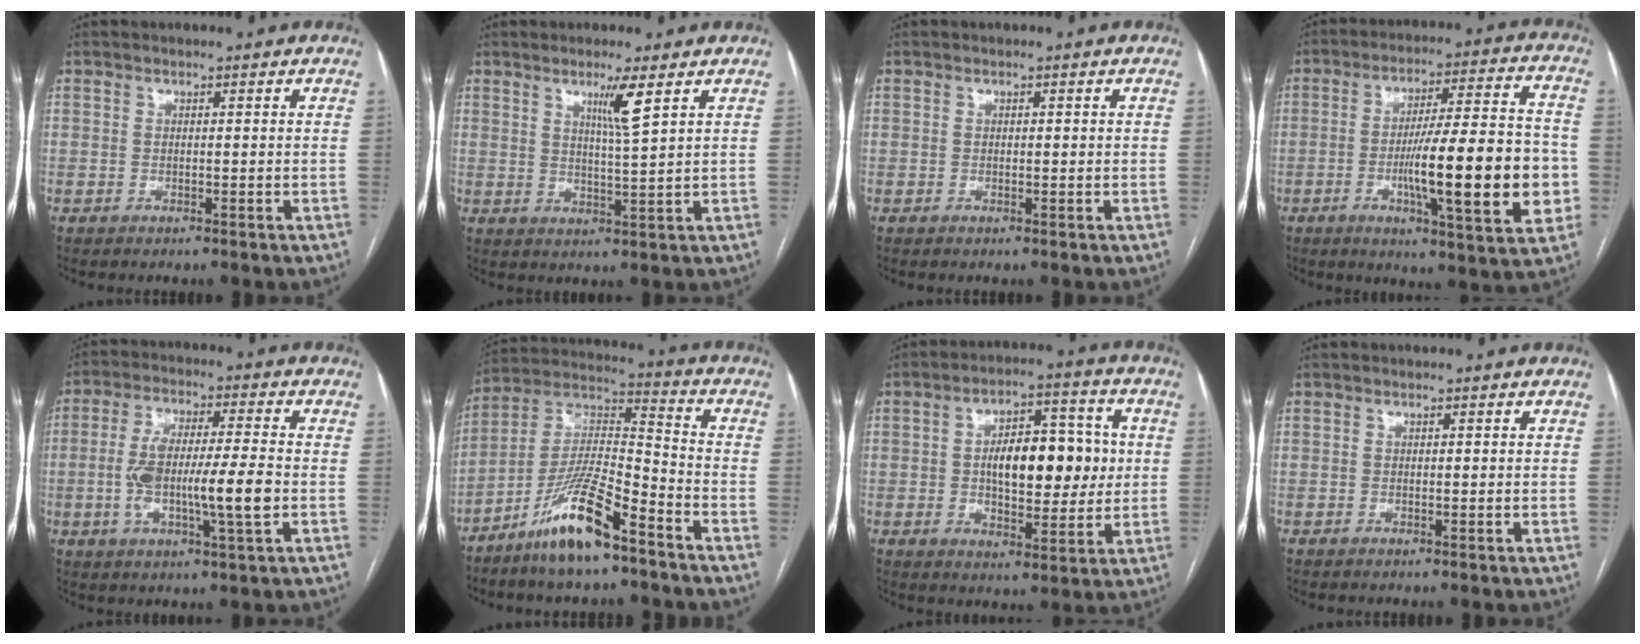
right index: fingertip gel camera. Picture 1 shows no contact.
{"total": 4.8, "force": [2.5, -0.7, 4.0], "torque": [-0.072, -0.011, 0.046]}
{"total": 0.5, "force": [0.1, 0.2, 0.4], "torque": [-0.006, 0.001, 0.001]}
{"total": 18.6, "force": [-3.6, 2.5, 18.1], "torque": [-0.257, 0.009, -0.047]}
{"total": 12.1, "force": [-1.8, 1.6, 11.9], "torque": [-0.222, 0.009, -0.031]}
{"total": 14.2, "force": [-9.2, 2.2, 10.5], "torque": [-0.211, -0.004, -0.173]}
{"total": 13.0, "force": [1.0, 5.9, 11.5], "torque": [-0.175, 0.024, 0.020]}
{"total": 0.0}